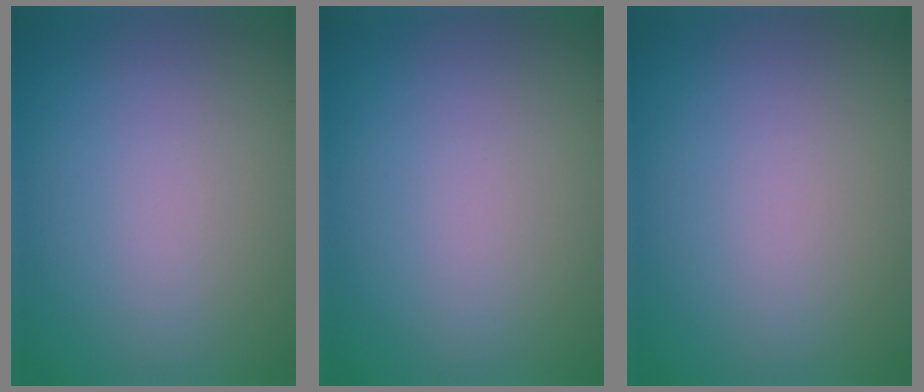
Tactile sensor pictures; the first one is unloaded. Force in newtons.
{"total": 0.0}
{"total": 0.0}